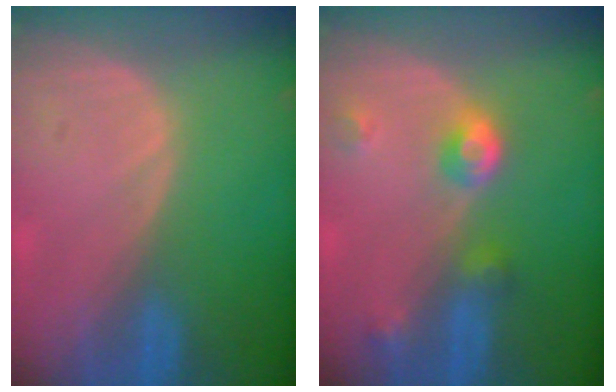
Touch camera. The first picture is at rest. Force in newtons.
{"total": 4.8, "press": 4.3, "slide": 2.0}